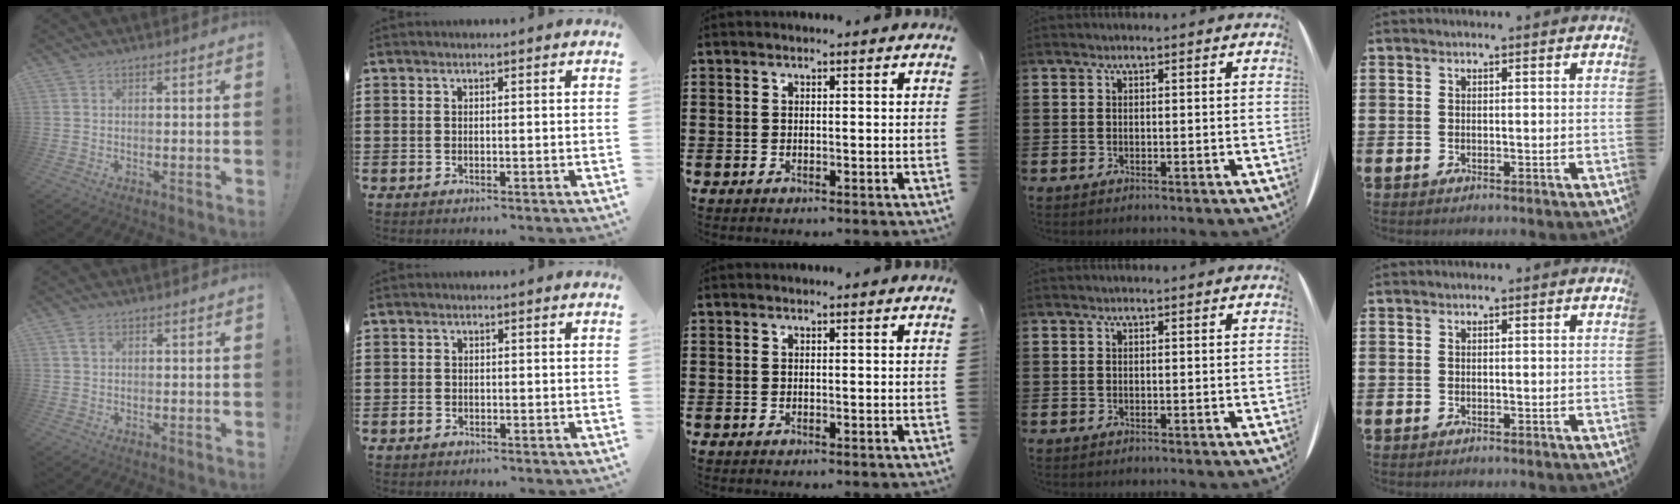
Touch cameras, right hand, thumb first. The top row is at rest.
{"thumb": {"total": 1.3, "force": [0.5, 0.9, 0.8], "torque": [-0.008, 0.001, 0.007]}, "index": {"total": 1.1, "force": [-0.6, 0.7, 0.5], "torque": [-0.010, 0.000, -0.012]}}